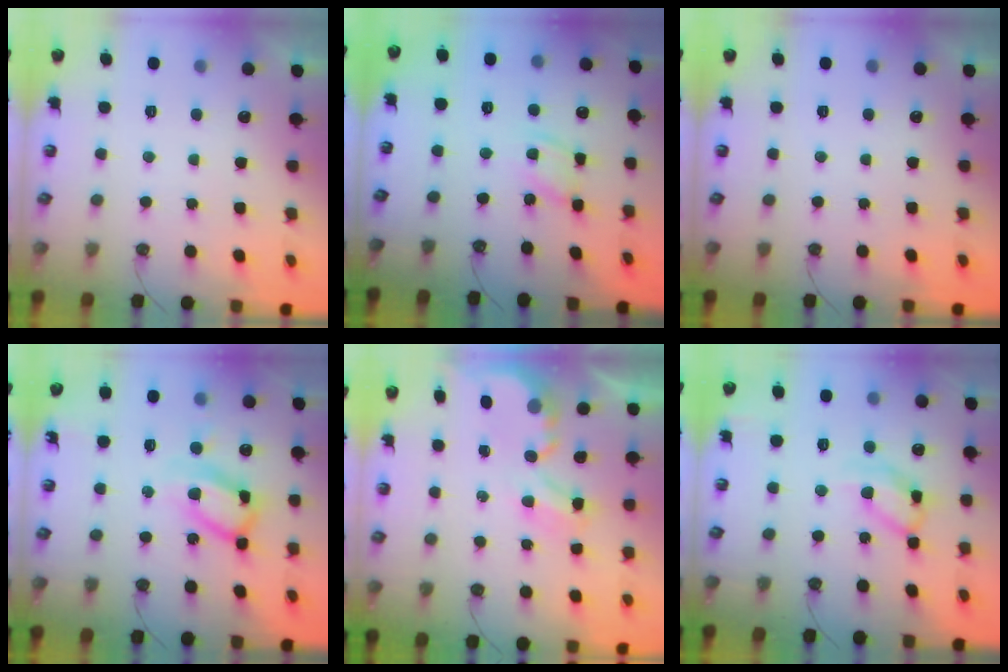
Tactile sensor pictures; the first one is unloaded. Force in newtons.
{"total": 8.0, "press": 8.0, "slide": 0.4}
{"total": 0.0}
{"total": 13.0, "press": 12.9, "slide": 1.2}
{"total": 4.0, "press": 4.0, "slide": 0.3}
{"total": 12.2, "press": 12.1, "slide": 1.6}